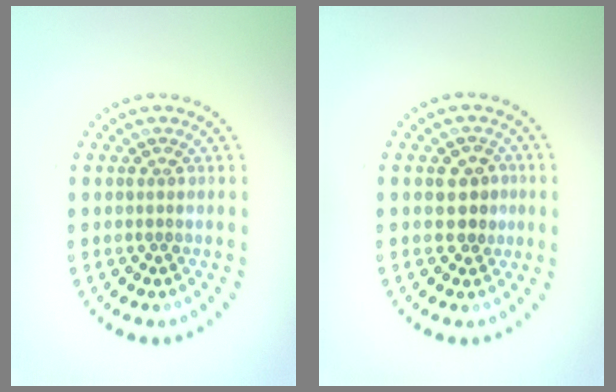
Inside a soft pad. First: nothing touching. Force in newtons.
{"total": 2.5, "press": 2.4, "slide": 0.6}